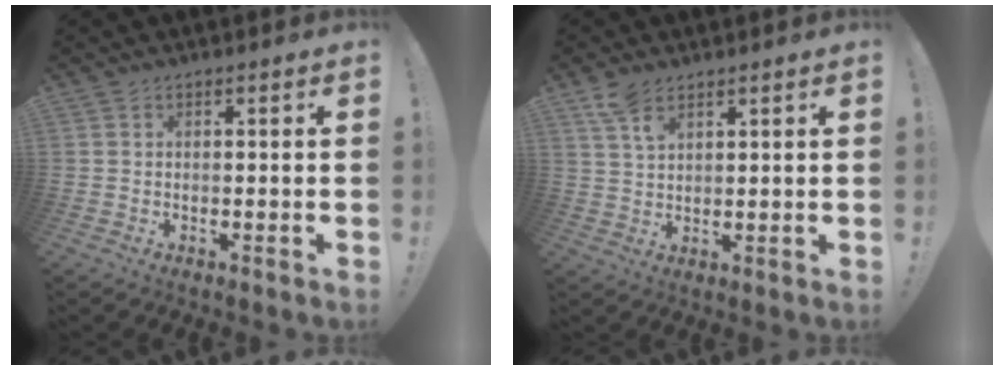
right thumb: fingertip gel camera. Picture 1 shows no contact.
{"total": 5.8, "force": [4.1, 2.5, 3.3], "torque": [-0.064, -0.019, 0.077]}